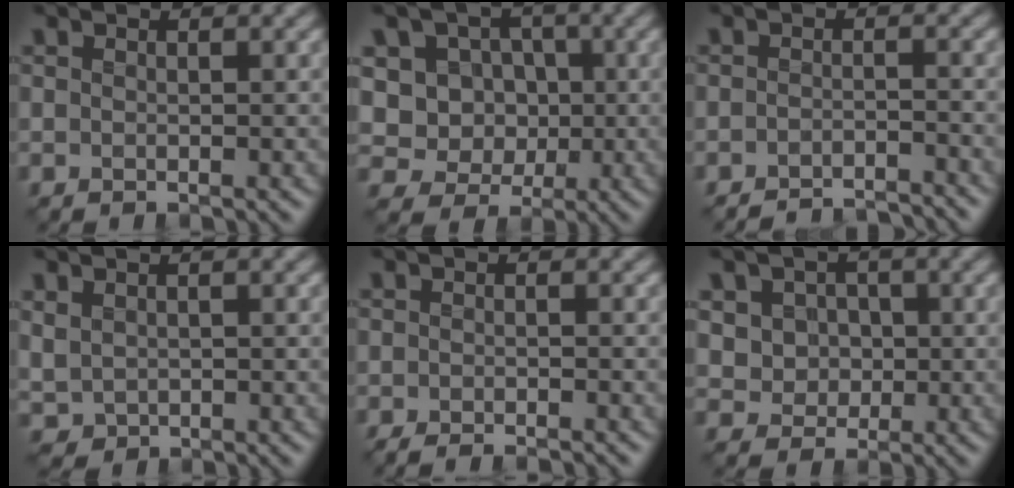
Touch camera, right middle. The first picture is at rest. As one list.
[{"total": 7.7, "force": [0.5, 7.1, 2.9], "torque": [-0.056, 0.027, -0.009]}, {"total": 3.9, "force": [-3.9, 0.2, 0.2], "torque": [0.000, -0.003, -0.062]}, {"total": 1.4, "force": [0.4, 1.1, 0.7], "torque": [-0.022, -0.005, 0.012]}, {"total": 1.9, "force": [-1.8, 0.0, 0.4], "torque": [-0.001, -0.006, -0.029]}, {"total": 3.9, "force": [0.4, 3.6, 1.5], "torque": [-0.027, 0.002, 0.004]}]